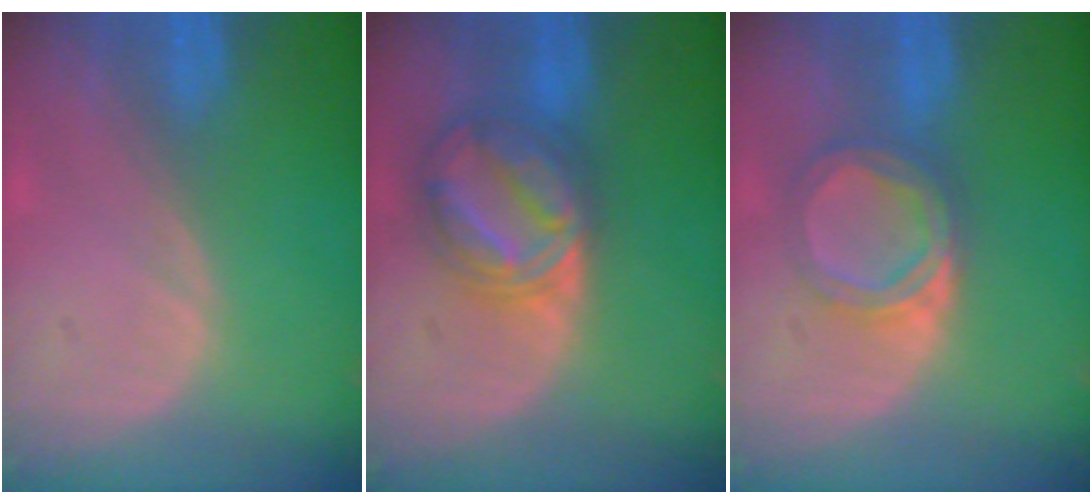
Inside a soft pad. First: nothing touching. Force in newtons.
{"total": 7.7, "press": 7.6, "slide": 0.5}
{"total": 5.1, "press": 5.0, "slide": 0.7}